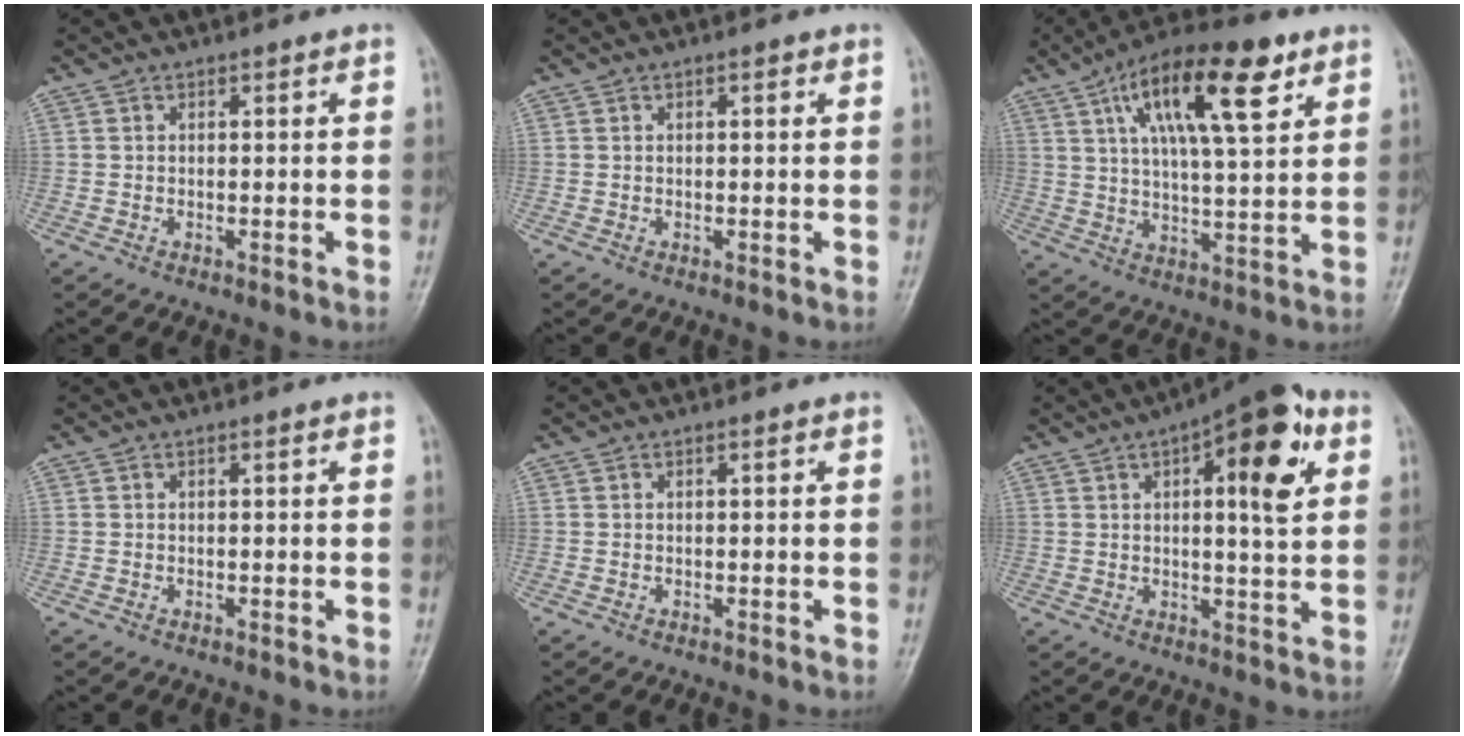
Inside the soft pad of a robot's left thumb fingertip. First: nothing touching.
{"total": 0.8, "force": [0.3, 0.3, 0.7], "torque": [-0.008, 0.001, 0.004]}
{"total": 17.6, "force": [8.2, 5.8, 14.5], "torque": [-0.222, -0.012, 0.132]}
{"total": 0.0}
{"total": 0.0}
{"total": 14.2, "force": [5.1, 4.8, 12.4], "torque": [-0.144, -0.002, 0.062]}